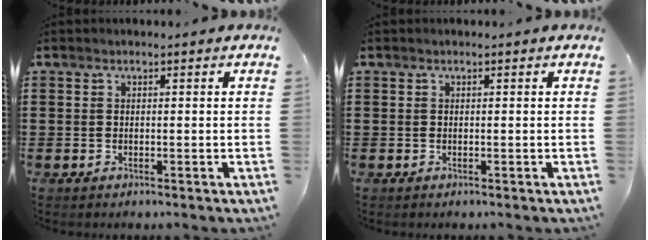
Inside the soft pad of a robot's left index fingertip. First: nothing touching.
{"total": 0.0}